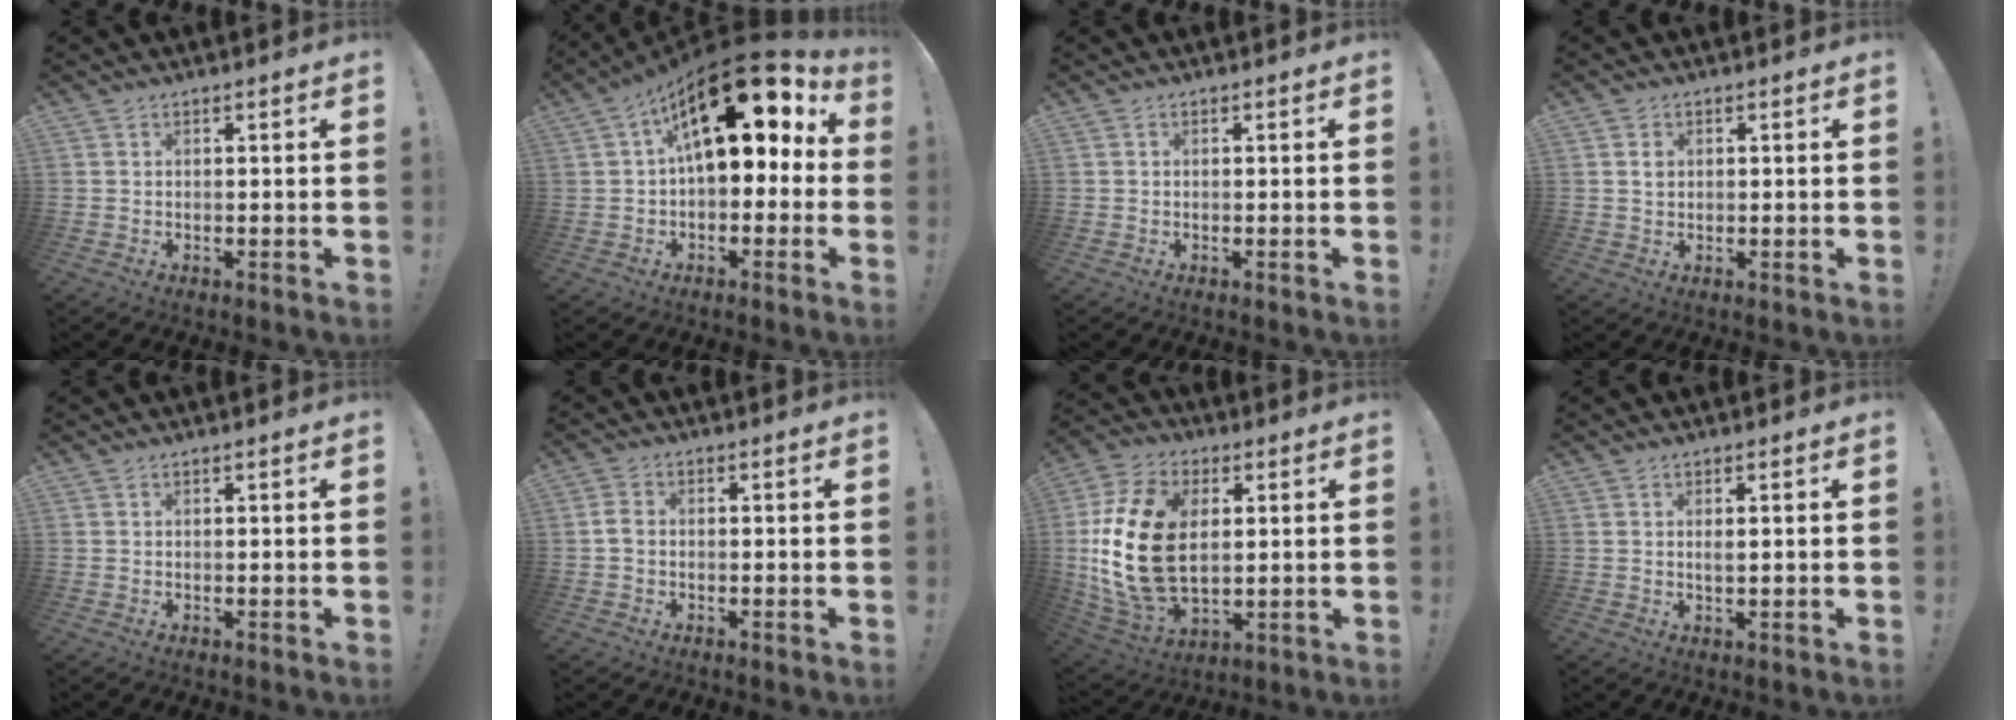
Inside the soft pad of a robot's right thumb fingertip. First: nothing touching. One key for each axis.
{"total": 19.6, "fx": 7.8, "fy": 9.0, "fz": 15.6, "tx": -0.248, "ty": -0.042, "tz": 0.136}
{"total": 0.0}
{"total": 1.6, "fx": 0.4, "fy": 1.3, "fz": 0.7, "tx": -0.002, "ty": 0.000, "tz": 0.004}
{"total": 0.0}
{"total": 2.5, "fx": -0.6, "fy": 1.8, "fz": 1.6, "tx": -0.029, "ty": 0.011, "tz": -0.010}
{"total": 22.8, "fx": 2.4, "fy": 15.0, "fz": 17.0, "tx": -0.344, "ty": 0.002, "tz": 0.048}
{"total": 1.6, "fx": 0.3, "fy": 0.3, "fz": 1.5, "tx": -0.021, "ty": -0.005, "tz": 0.002}